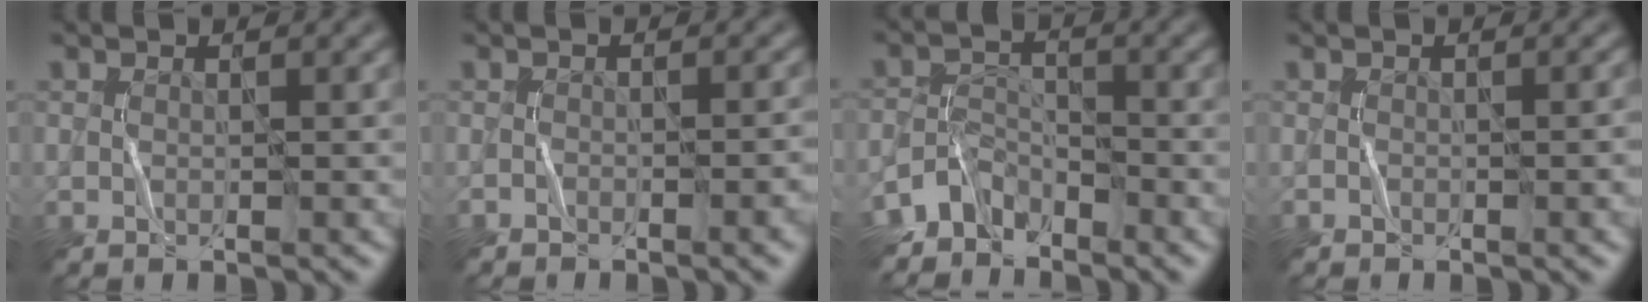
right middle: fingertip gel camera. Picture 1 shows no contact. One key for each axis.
{"total": 3.0, "fx": -2.0, "fy": 0.9, "fz": 2.0, "tx": -0.016, "ty": 0.018, "tz": -0.024}
{"total": 2.9, "fx": -2.7, "fy": 1.0, "fz": -0.3, "tx": 0.004, "ty": 0.015, "tz": -0.062}
{"total": 1.9, "fx": -0.9, "fy": 0.7, "fz": 1.6, "tx": -0.006, "ty": 0.013, "tz": -0.009}